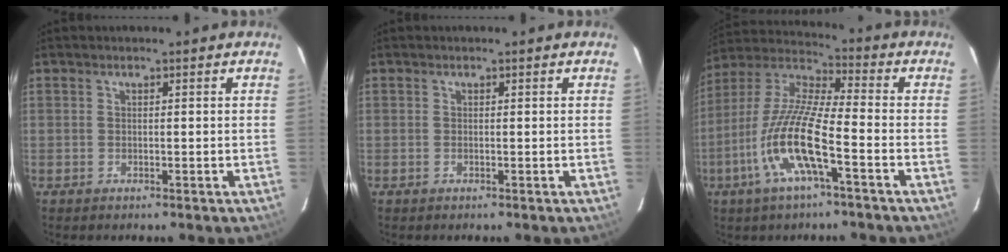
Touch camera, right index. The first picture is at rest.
{"total": 0.0}
{"total": 14.5, "force": [-5.9, 2.4, 13.0], "torque": [-0.265, -0.007, -0.124]}